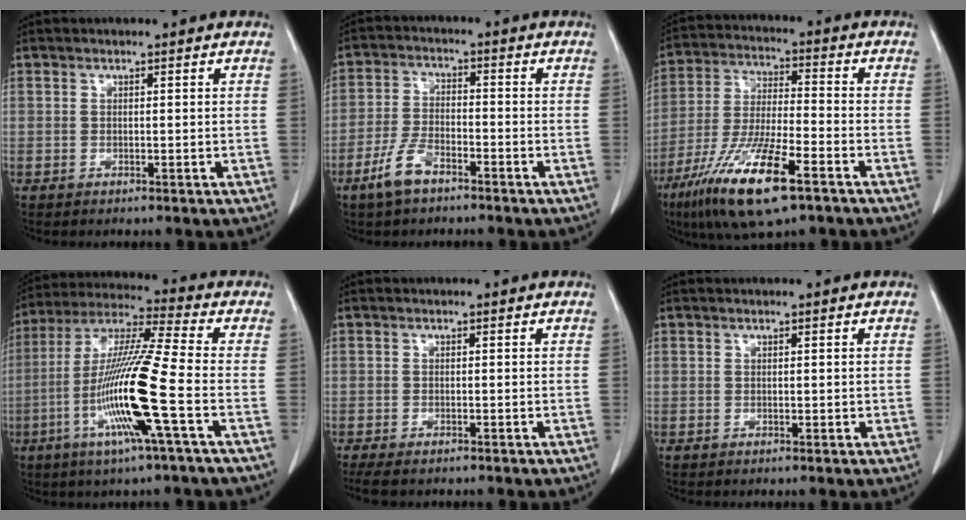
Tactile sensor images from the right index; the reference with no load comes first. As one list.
[{"total": 6.0, "force": [-4.1, 2.4, 3.8], "torque": [-0.087, -0.002, -0.080]}, {"total": 15.1, "force": [-8.6, 2.4, 12.2], "torque": [-0.248, -0.028, -0.155]}, {"total": 16.1, "force": [-4.8, -0.8, 15.4], "torque": [-0.310, -0.014, -0.101]}, {"total": 4.1, "force": [-3.3, 1.3, 2.0], "torque": [-0.032, -0.010, -0.051]}, {"total": 0.7, "force": [0.0, 0.4, 0.5], "torque": [-0.006, 0.000, 0.002]}]